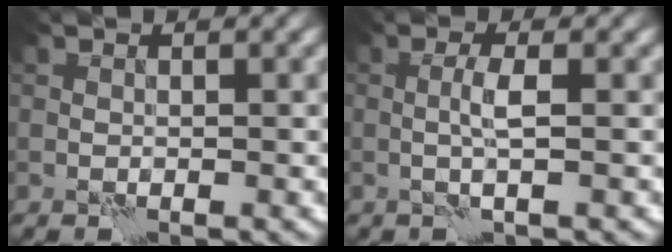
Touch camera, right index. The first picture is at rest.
{"total": 1.7, "force": [-0.1, -0.2, 1.7], "torque": [-0.037, 0.005, -0.004]}